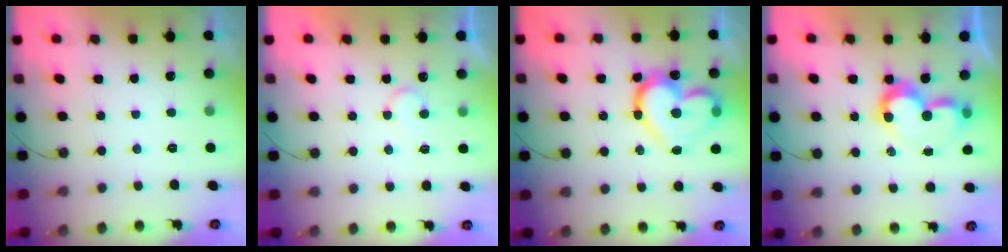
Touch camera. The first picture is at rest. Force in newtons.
{"total": 5.1, "press": 5.1, "slide": 0.4}
{"total": 18.2, "press": 18.2, "slide": 1.5}
{"total": 7.8, "press": 7.8, "slide": 0.6}